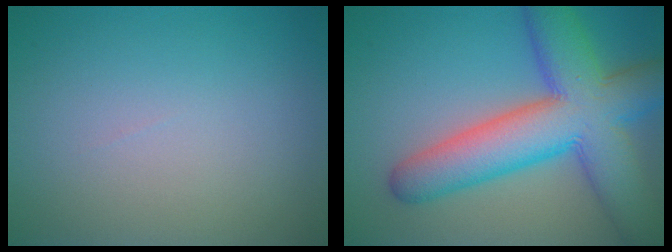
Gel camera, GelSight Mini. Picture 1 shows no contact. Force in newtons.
{"total": 11.2, "press": 11.2, "slide": 0.3}